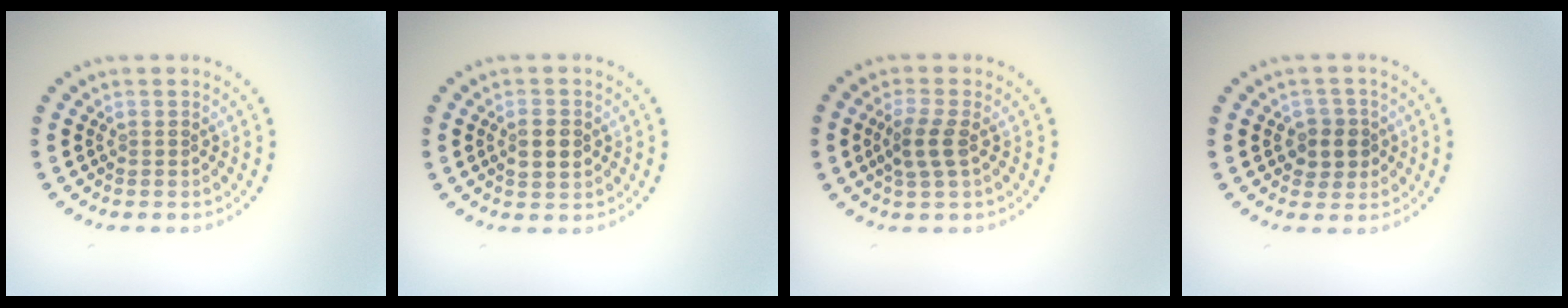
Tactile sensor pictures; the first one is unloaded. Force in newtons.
{"total": 2.1, "press": 2.0, "slide": 0.2}
{"total": 2.4, "press": 2.2, "slide": 1.0}
{"total": 2.5, "press": 2.3, "slide": 0.9}